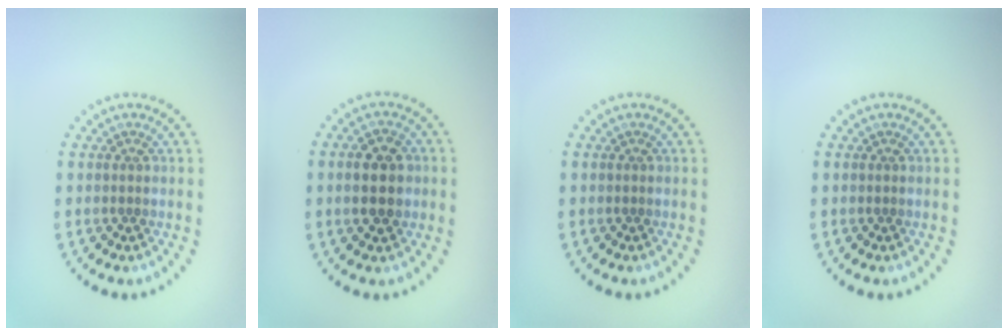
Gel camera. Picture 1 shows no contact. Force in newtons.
{"total": 4.5, "press": 4.5, "slide": 0.1}
{"total": 0.0}
{"total": 0.0}